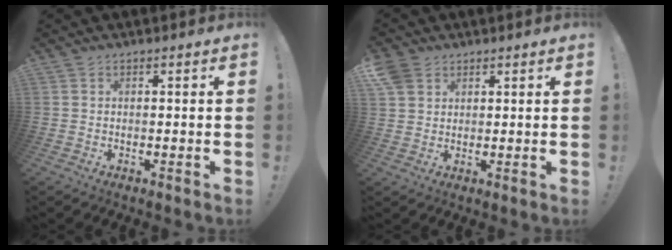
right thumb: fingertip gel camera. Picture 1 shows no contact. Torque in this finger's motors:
{"motor_torque": [-0.18, 0.52, 0.18, -0.11, 0.00]}